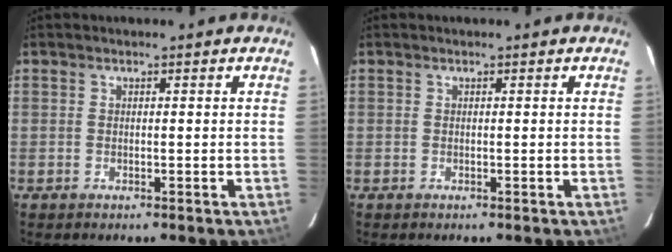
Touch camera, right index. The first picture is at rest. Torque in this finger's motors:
{"motor_torque": [0.00, 0.00, 0.00, 0.00]}